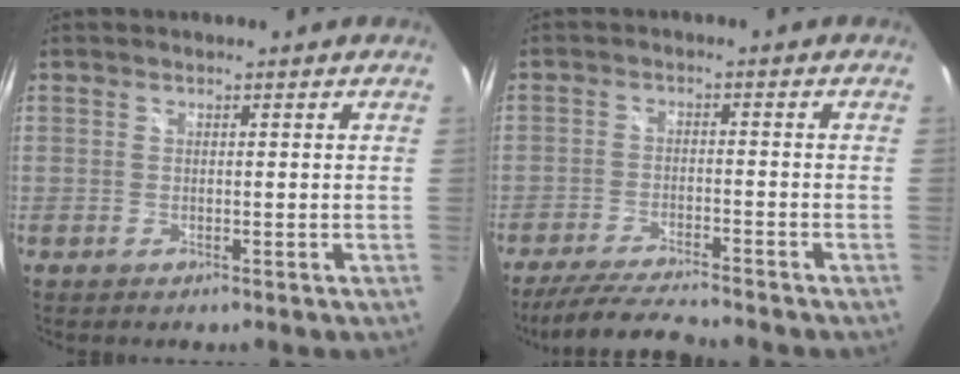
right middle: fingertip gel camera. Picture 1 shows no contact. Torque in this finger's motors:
{"motor_torque": [0.61, -0.66, 0.13, 0.04]}